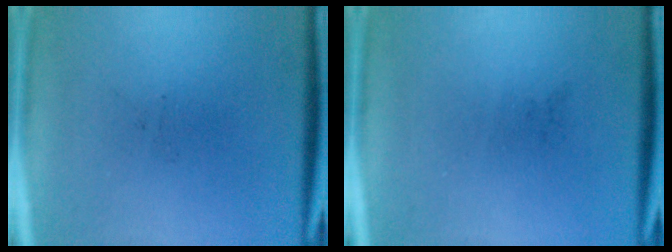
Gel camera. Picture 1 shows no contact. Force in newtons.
{"total": 0.0}